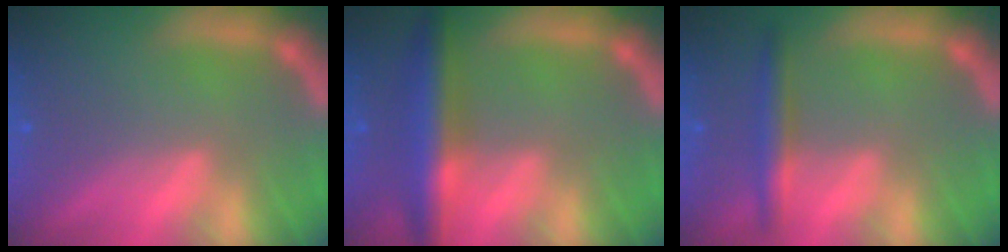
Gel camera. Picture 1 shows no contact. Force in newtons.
{"total": 5.9}
{"total": 3.0}